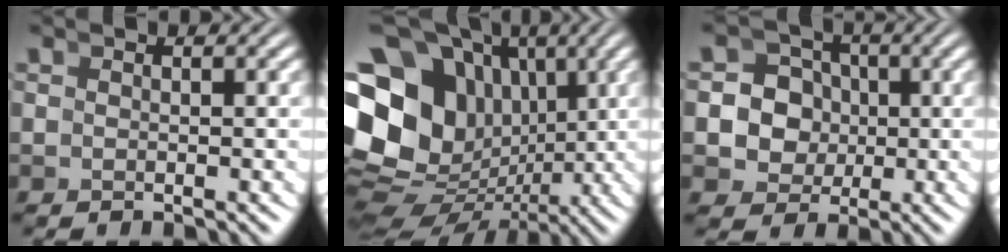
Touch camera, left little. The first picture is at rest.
{"total": 21.0, "force": [0.8, 16.7, 12.8], "torque": [-0.236, -0.045, 0.011]}
{"total": 10.4, "force": [-0.5, 9.8, 3.6], "torque": [-0.095, -0.038, -0.010]}